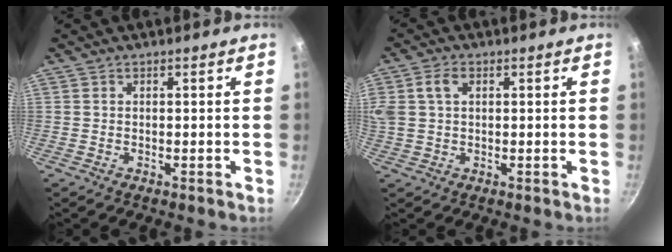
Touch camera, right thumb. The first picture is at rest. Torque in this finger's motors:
{"motor_torque": [0.90, 3.05, 1.47, -0.40, 0.60]}